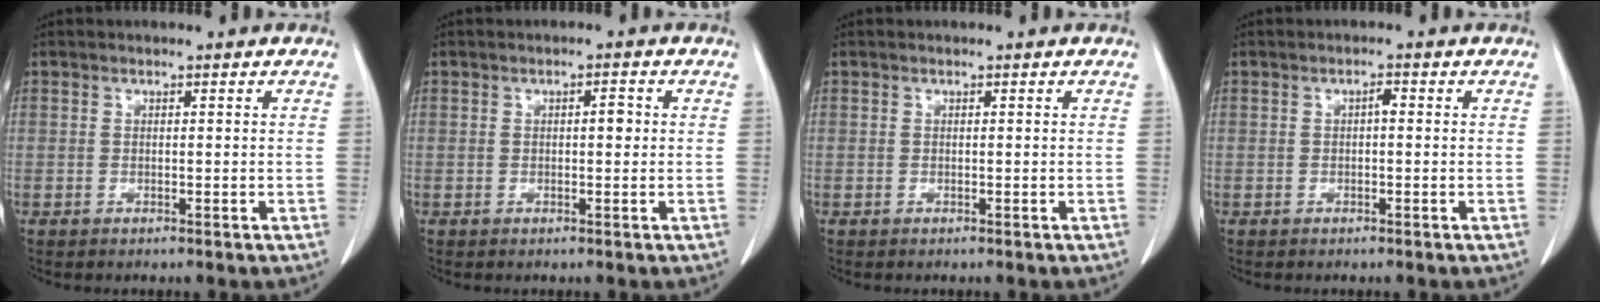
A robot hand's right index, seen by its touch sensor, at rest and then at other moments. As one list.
[{"total": 1.7, "force": [0.2, 0.6, 1.6], "torque": [-0.024, 0.004, 0.003]}, {"total": 0.0}, {"total": 1.1, "force": [0.0, 0.4, 1.0], "torque": [-0.016, 0.003, -0.001]}]